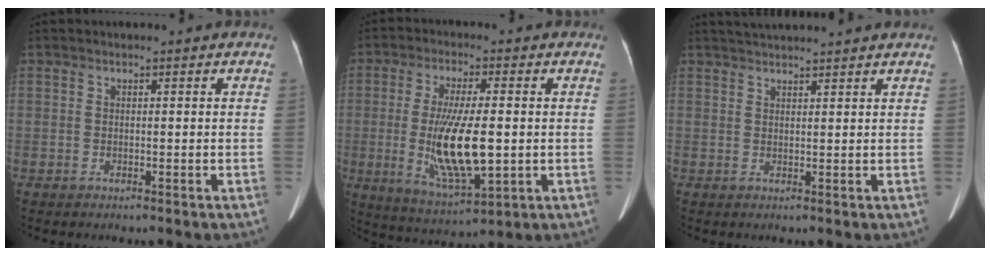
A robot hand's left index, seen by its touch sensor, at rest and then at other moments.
{"total": 12.4, "force": [-1.1, 3.0, 12.0], "torque": [-0.234, -0.017, -0.011]}
{"total": 6.7, "force": [6.3, -0.5, 2.4], "torque": [-0.039, 0.031, 0.087]}